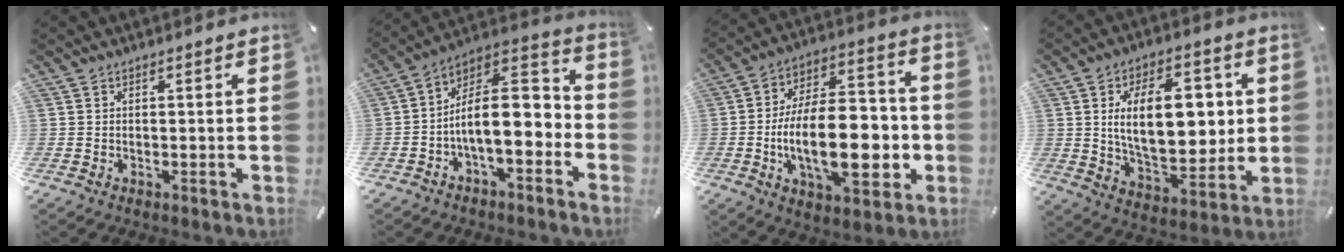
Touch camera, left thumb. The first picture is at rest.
{"total": 13.1, "force": [-2.7, 7.0, 10.7], "torque": [-0.174, -0.001, -0.044]}
{"total": 22.8, "force": [-4.2, 11.9, 19.0], "torque": [-0.319, -0.002, -0.068]}
{"total": 18.7, "force": [2.9, 10.5, 15.2], "torque": [-0.250, 0.000, 0.044]}